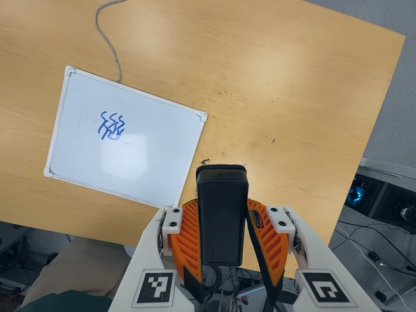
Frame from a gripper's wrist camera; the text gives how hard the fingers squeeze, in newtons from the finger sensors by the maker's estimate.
{"total": 5.1, "left": 4.1, "right": 6.1}